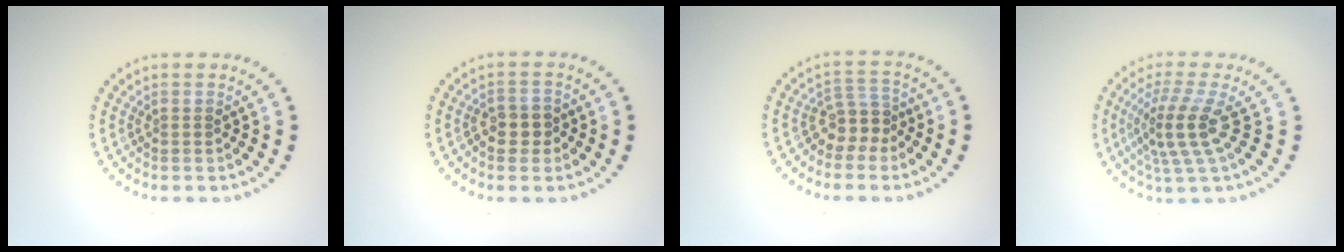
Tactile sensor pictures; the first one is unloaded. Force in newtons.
{"total": 1.7, "press": 1.6, "slide": 0.5}
{"total": 2.7, "press": 2.0, "slide": 1.8}
{"total": 3.9, "press": 3.0, "slide": 2.5}